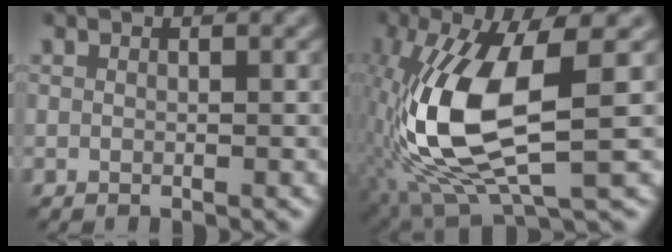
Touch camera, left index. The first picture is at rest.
{"total": 11.3, "force": [-1.1, 4.1, 10.5], "torque": [-0.230, -0.007, -0.019]}